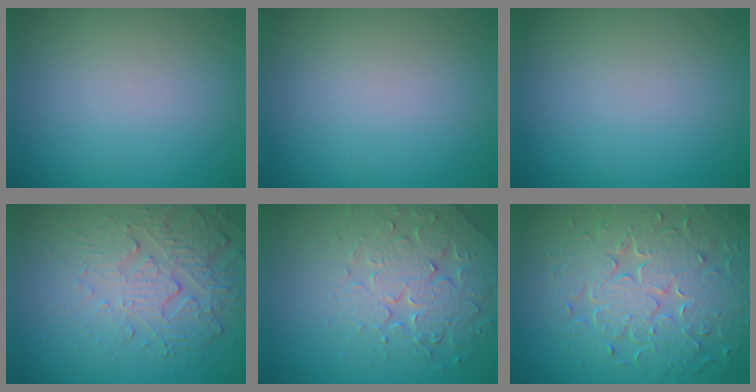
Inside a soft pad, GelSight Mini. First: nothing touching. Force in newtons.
{"total": 0.0}
{"total": 0.0}
{"total": 5.3, "press": 3.7, "slide": 3.9}
{"total": 4.7, "press": 4.6, "slide": 1.0}
{"total": 8.7, "press": 6.3, "slide": 6.0}